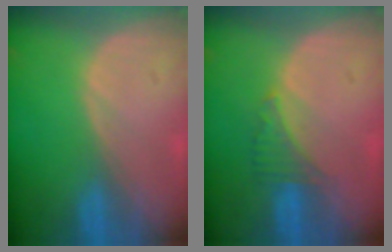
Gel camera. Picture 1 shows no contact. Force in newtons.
{"total": 2.9, "press": 2.9, "slide": 0.6}